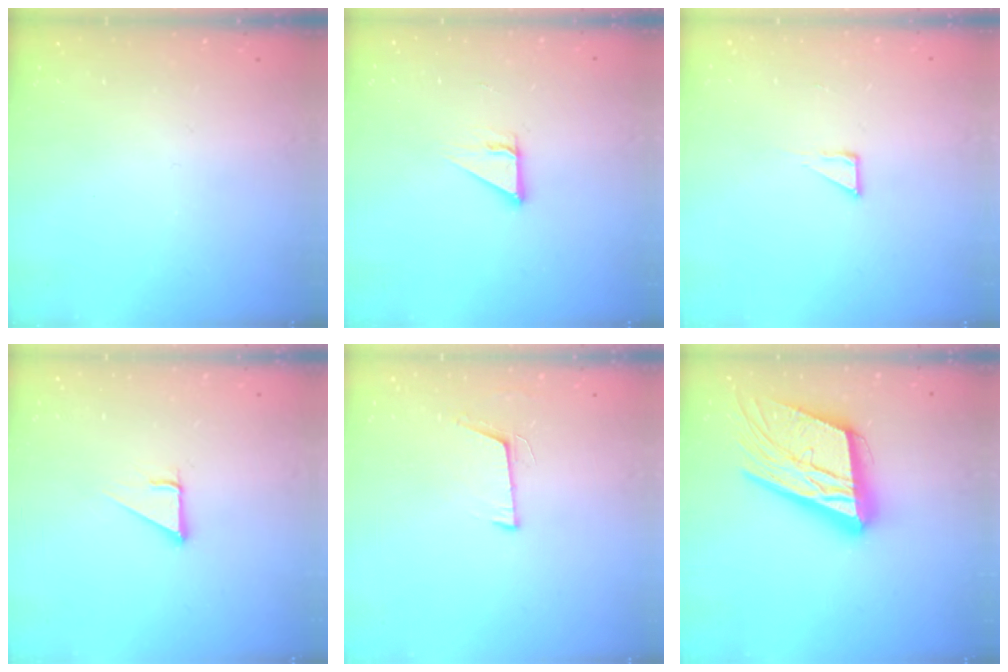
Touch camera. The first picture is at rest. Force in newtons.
{"total": 3.3, "press": 3.3, "slide": 0.2}
{"total": 2.6, "press": 2.6, "slide": 0.1}
{"total": 3.0, "press": 3.0, "slide": 0.1}
{"total": 5.9, "press": 5.6, "slide": 2.0}
{"total": 25.1, "press": 24.8, "slide": 4.1}